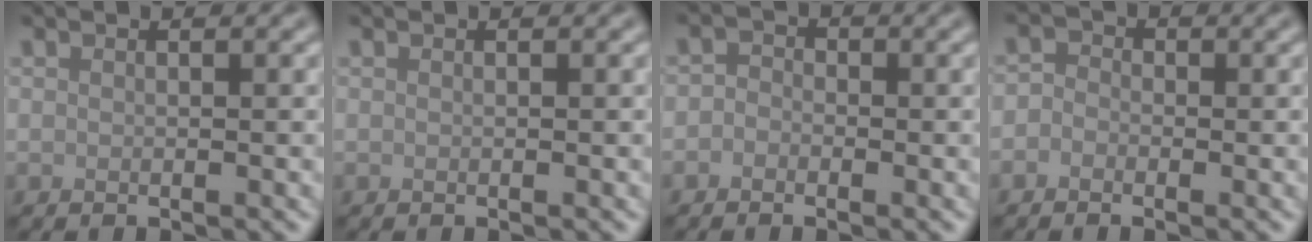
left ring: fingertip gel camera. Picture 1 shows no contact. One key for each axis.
{"total": 0.0}
{"total": 1.3, "fx": -0.7, "fy": 1.0, "fz": 0.3, "tx": 0.001, "ty": 0.003, "tz": -0.020}
{"total": 1.6, "fx": -0.6, "fy": 1.4, "fz": 0.5, "tx": 0.007, "ty": 0.003, "tz": -0.022}